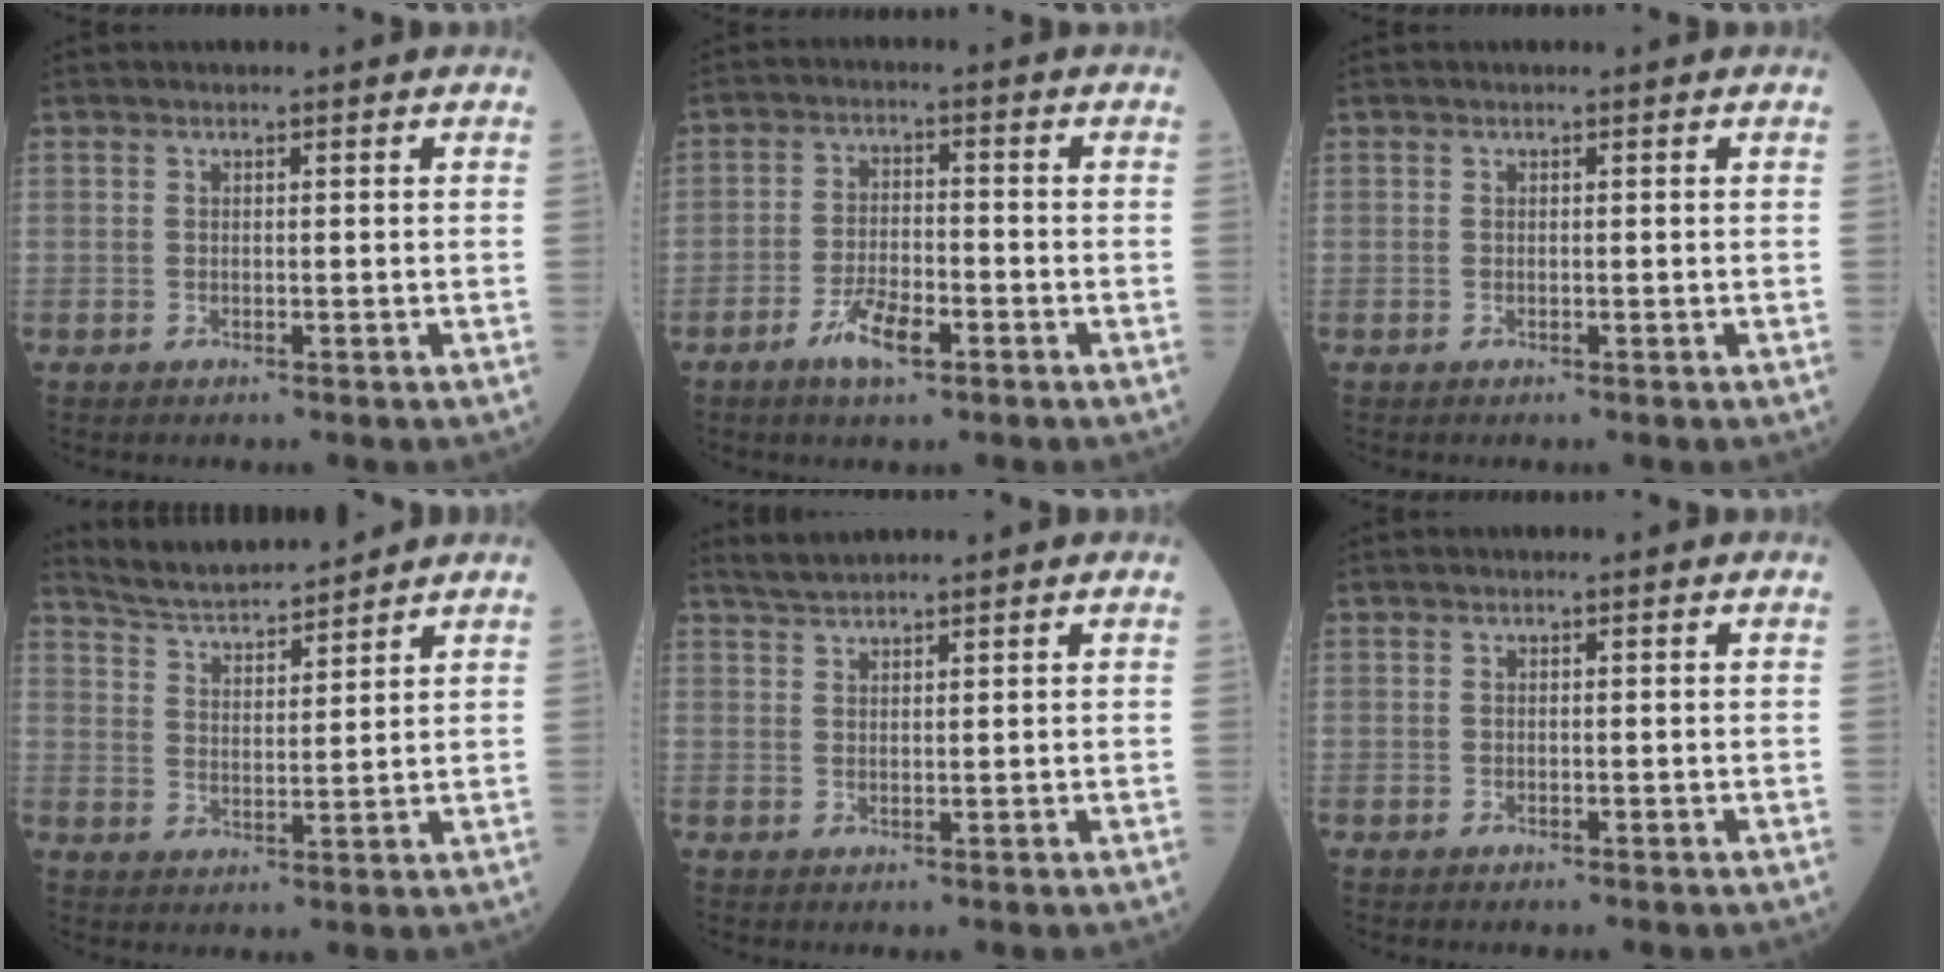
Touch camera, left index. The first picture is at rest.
{"total": 5.7, "force": [-3.2, 1.7, 4.3], "torque": [-0.088, -0.001, -0.058]}
{"total": 0.0}
{"total": 8.7, "force": [8.4, 0.6, 2.1], "torque": [-0.053, 0.018, 0.155]}
{"total": 2.7, "force": [2.6, -0.2, 0.6], "torque": [-0.017, 0.015, 0.055]}
{"total": 0.0}